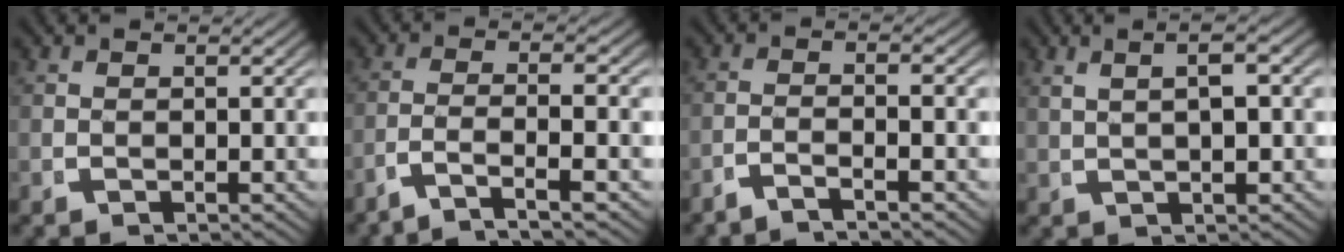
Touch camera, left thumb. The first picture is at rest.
{"total": 5.8, "force": [-3.9, 1.8, 4.0], "torque": [-0.098, -0.018, -0.057]}
{"total": 2.4, "force": [-1.8, -0.1, 1.6], "torque": [-0.032, 0.001, -0.037]}
{"total": 3.6, "force": [1.4, 1.1, 3.2], "torque": [-0.042, 0.012, 0.029]}